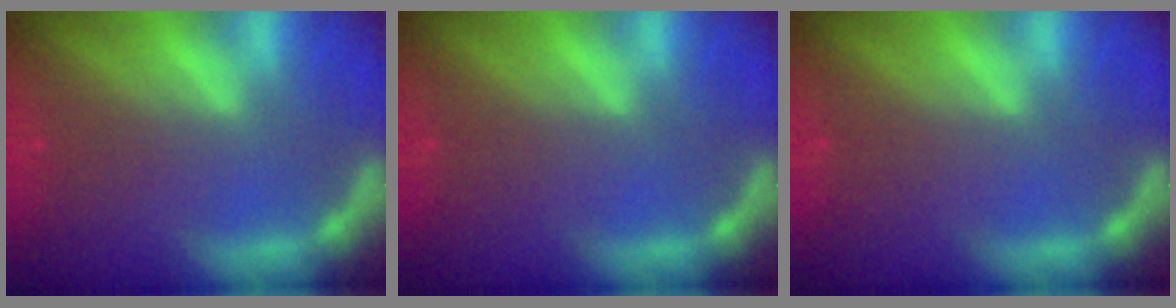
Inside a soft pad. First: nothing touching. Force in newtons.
{"total": 0.0}
{"total": 0.0}